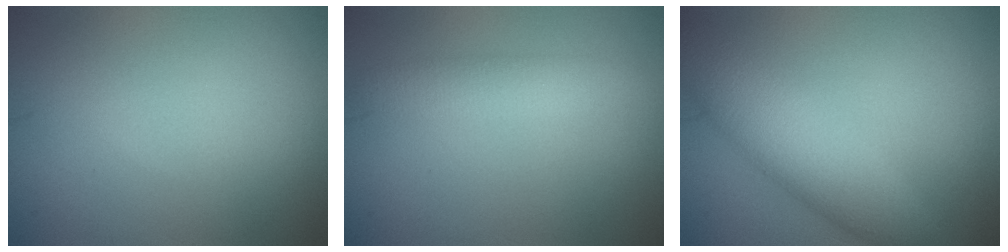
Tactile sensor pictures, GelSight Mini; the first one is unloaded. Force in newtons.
{"total": 2.6, "press": 2.6, "slide": 0.1}
{"total": 5.3, "press": 5.3, "slide": 0.2}